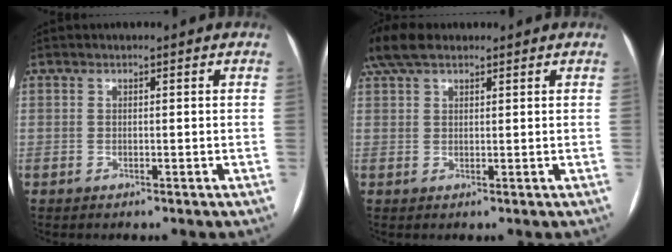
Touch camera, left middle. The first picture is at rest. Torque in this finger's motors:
{"motor_torque": [0.53, -0.64, 0.27, 0.08]}